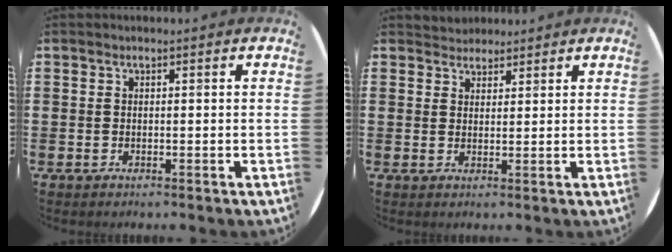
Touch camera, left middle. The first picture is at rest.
{"total": 2.2, "force": [2.1, 0.6, -0.2], "torque": [0.000, 0.001, 0.040]}